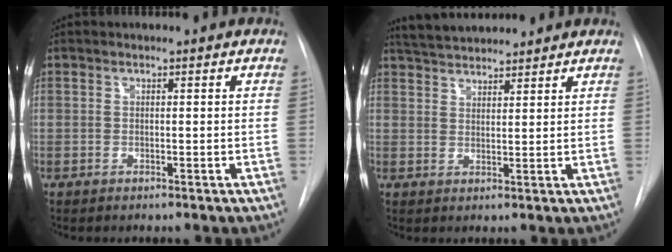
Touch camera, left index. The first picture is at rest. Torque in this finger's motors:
{"motor_torque": [0.09, -0.60, 0.33, 0.08]}